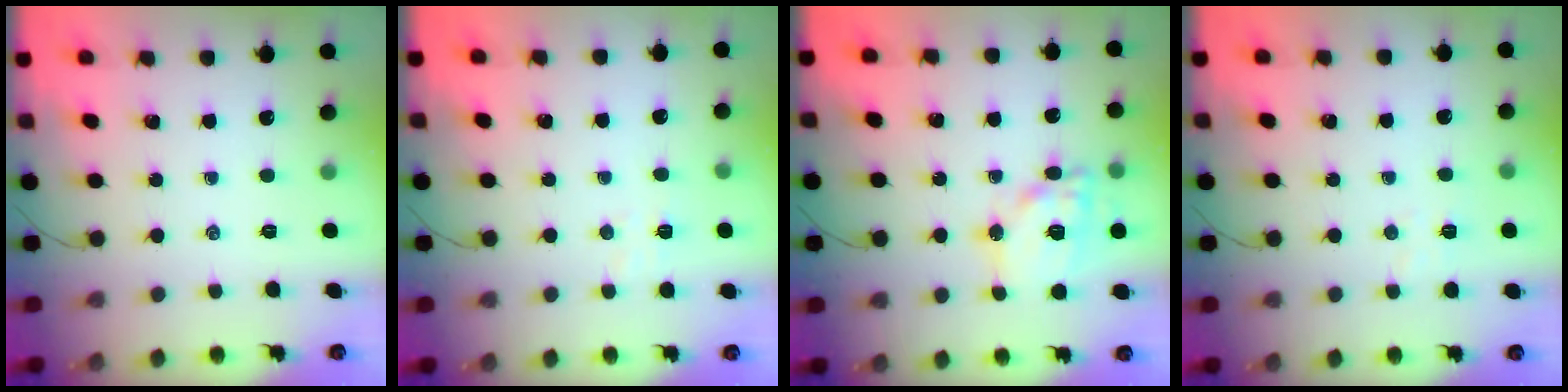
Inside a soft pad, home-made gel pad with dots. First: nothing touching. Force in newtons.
{"total": 3.5, "press": 3.4, "slide": 0.8}
{"total": 14.0, "press": 13.9, "slide": 1.7}
{"total": 3.6, "press": 3.5, "slide": 0.9}